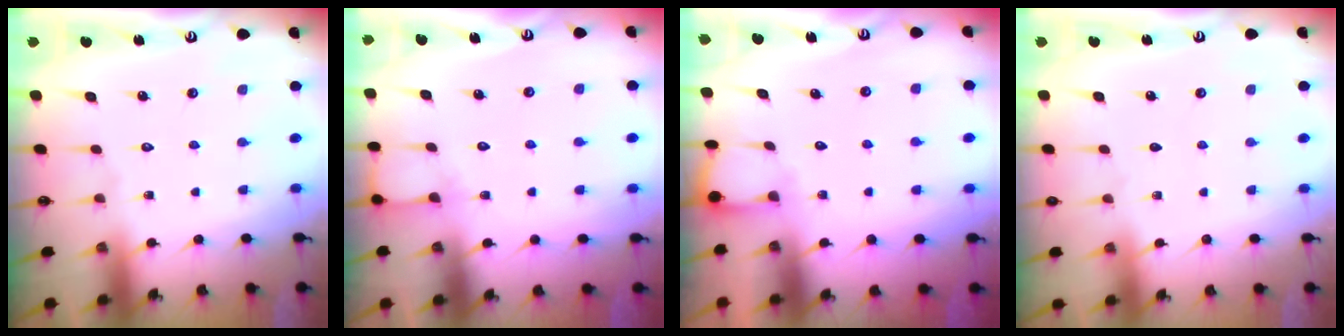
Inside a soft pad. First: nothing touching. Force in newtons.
{"total": 5.2, "press": 5.2, "slide": 0.6}
{"total": 2.8, "press": 2.8, "slide": 0.2}
{"total": 0.7, "press": 0.7, "slide": 0.2}